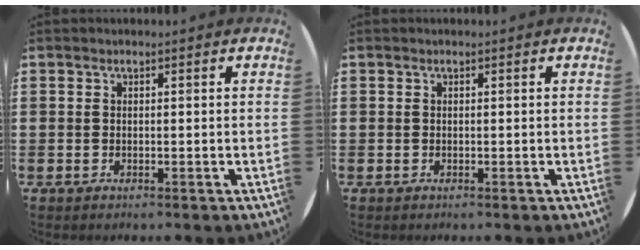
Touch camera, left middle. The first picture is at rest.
{"total": 0.0}